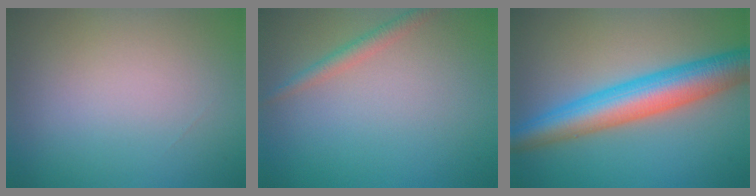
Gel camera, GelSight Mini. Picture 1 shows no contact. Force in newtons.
{"total": 1.6, "press": 1.6, "slide": 0.1}
{"total": 7.6, "press": 7.6, "slide": 0.1}